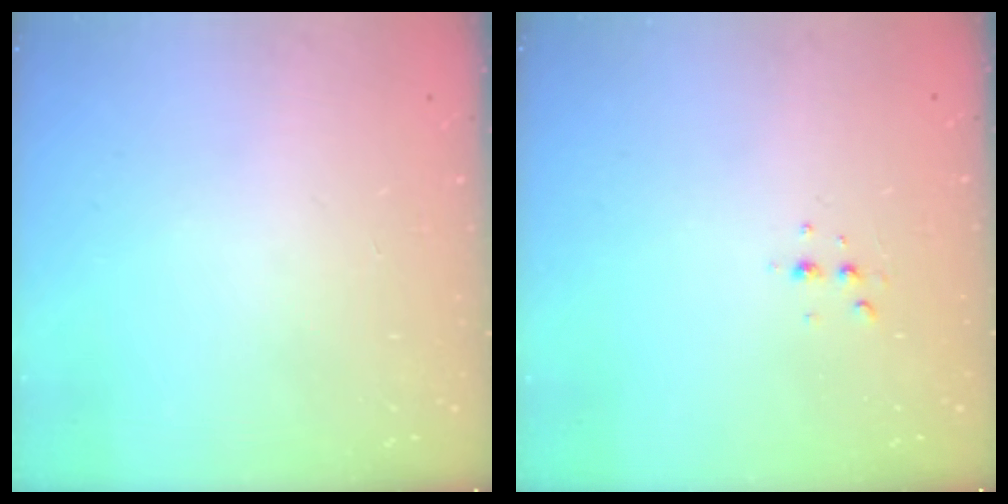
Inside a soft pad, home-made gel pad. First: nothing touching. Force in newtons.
{"total": 3.1, "press": 3.1, "slide": 0.6}